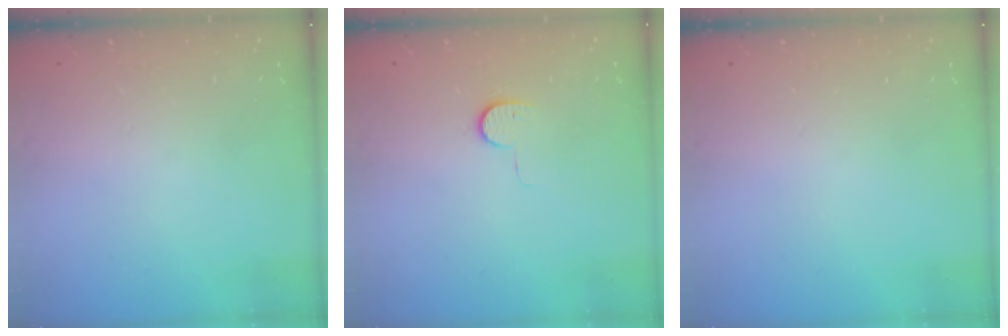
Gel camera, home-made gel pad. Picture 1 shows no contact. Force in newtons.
{"total": 6.2, "press": 6.2, "slide": 0.6}
{"total": 0.0}